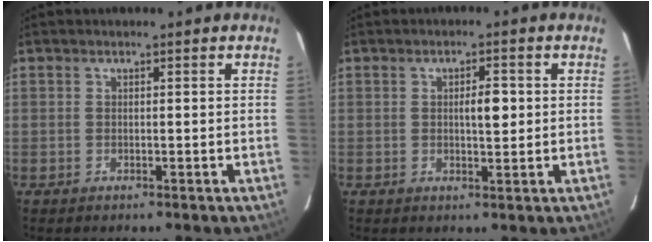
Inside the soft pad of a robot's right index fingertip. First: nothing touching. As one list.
[{"total": 3.2, "force": [0.4, 0.9, 3.0], "torque": [-0.047, 0.002, 0.005]}]